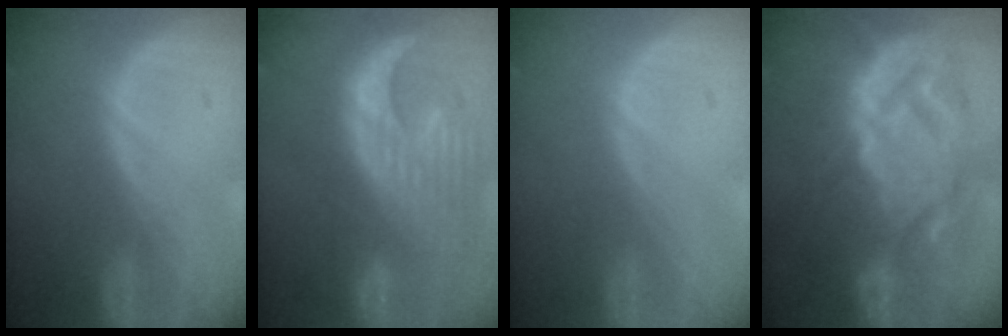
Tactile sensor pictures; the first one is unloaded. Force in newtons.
{"total": 13.2, "press": 11.3, "slide": 6.8}
{"total": 0.0}
{"total": 14.0, "press": 13.9, "slide": 1.4}